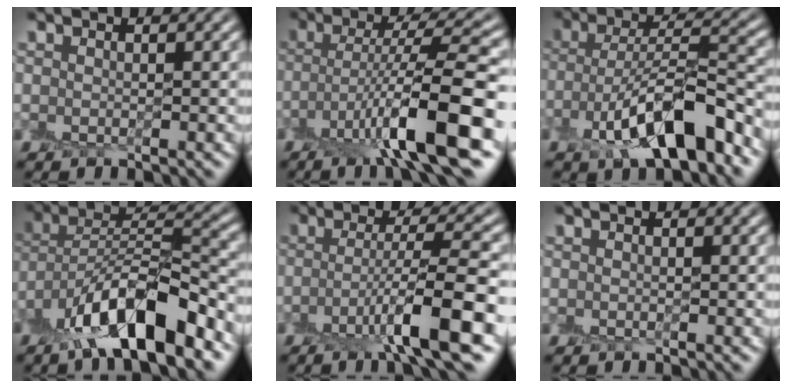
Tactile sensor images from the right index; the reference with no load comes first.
{"total": 9.3, "force": [-4.0, 1.4, 8.2], "torque": [-0.131, 0.012, -0.072]}
{"total": 9.0, "force": [-4.8, 3.4, 6.8], "torque": [-0.121, 0.005, -0.082]}
{"total": 10.6, "force": [-6.9, 3.5, 7.3], "torque": [-0.116, 0.012, -0.134]}
{"total": 6.8, "force": [-3.0, 0.7, 6.1], "torque": [-0.095, 0.009, -0.061]}
{"total": 0.0}